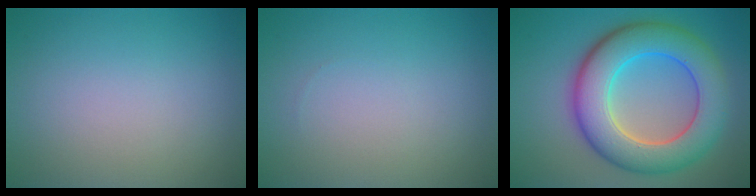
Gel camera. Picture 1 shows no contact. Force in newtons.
{"total": 0.0}
{"total": 9.6, "press": 9.6, "slide": 0.6}